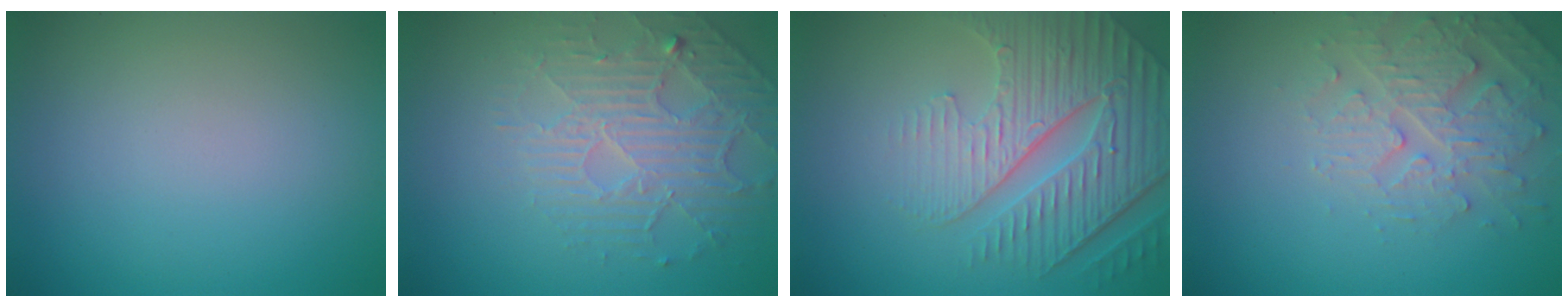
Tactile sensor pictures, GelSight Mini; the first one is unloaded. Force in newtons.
{"total": 4.6, "press": 3.5, "slide": 3.0}
{"total": 6.6, "press": 5.2, "slide": 4.1}
{"total": 3.9, "press": 3.8, "slide": 0.7}